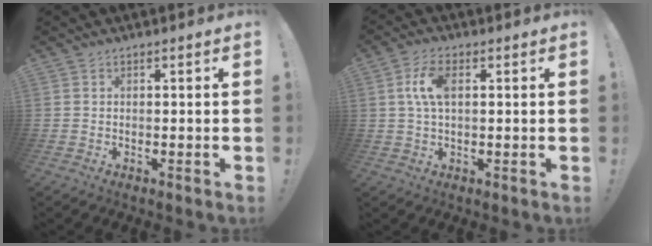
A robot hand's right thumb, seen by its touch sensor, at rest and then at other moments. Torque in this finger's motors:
{"motor_torque": [0.00, 0.00, 0.20, -0.19, 0.01]}